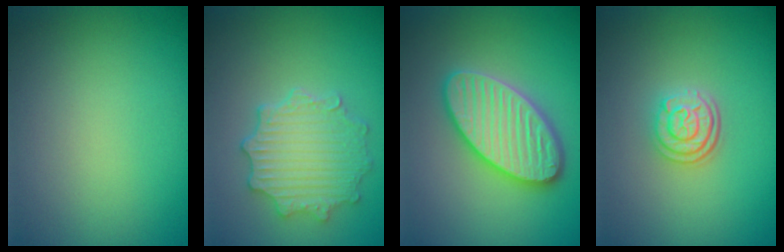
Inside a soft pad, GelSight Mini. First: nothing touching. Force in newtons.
{"total": 4.7, "press": 3.9, "slide": 2.5}
{"total": 5.8, "press": 5.8, "slide": 0.6}
{"total": 3.0, "press": 2.4, "slide": 1.7}